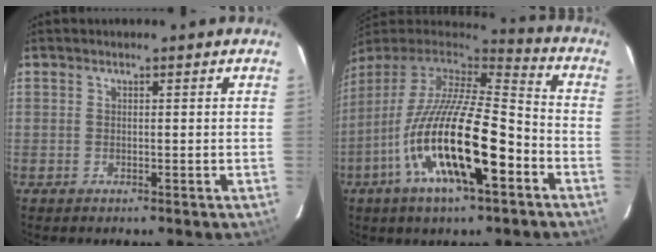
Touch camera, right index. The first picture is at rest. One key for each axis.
{"total": 22.0, "fx": -8.9, "fy": 5.9, "fz": 19.3, "tx": -0.350, "ty": -0.035, "tz": -0.165}